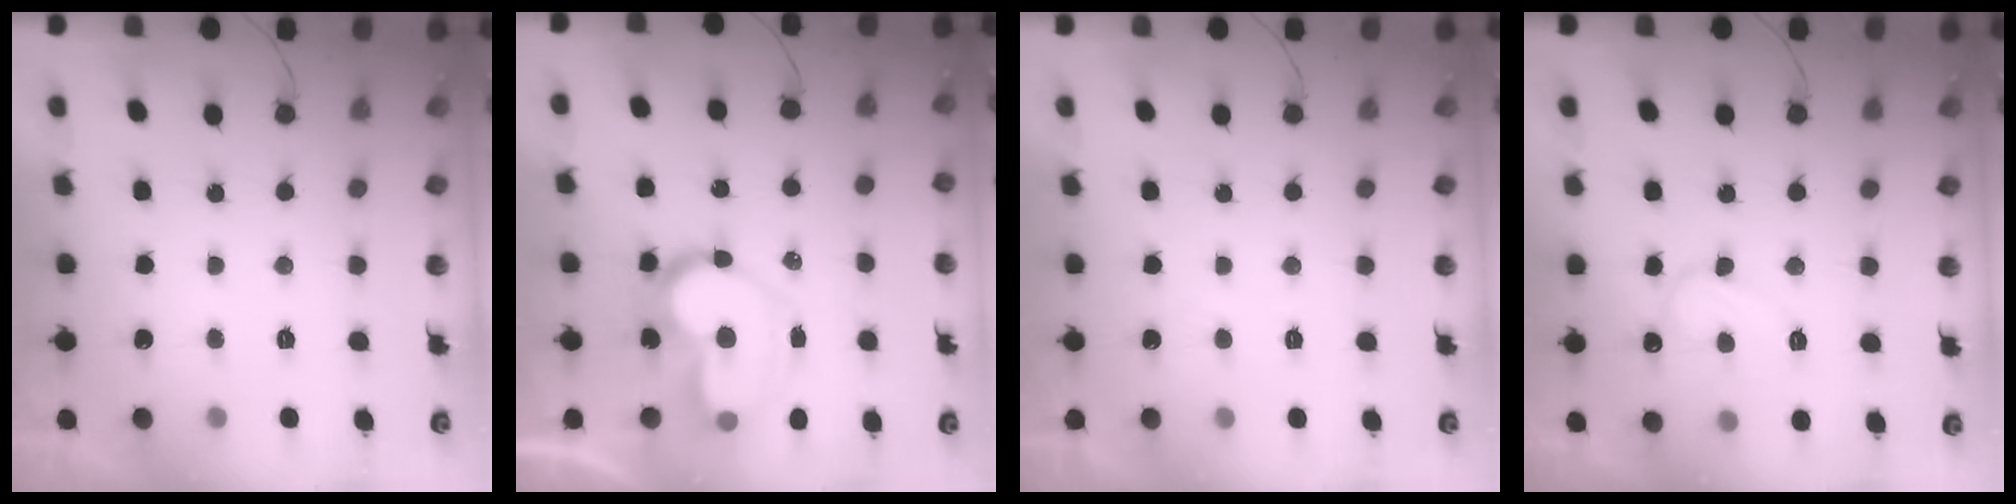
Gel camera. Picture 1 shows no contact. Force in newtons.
{"total": 16.5, "press": 16.5, "slide": 1.5}
{"total": 1.7, "press": 1.7, "slide": 0.0}
{"total": 8.5, "press": 8.5, "slide": 0.8}